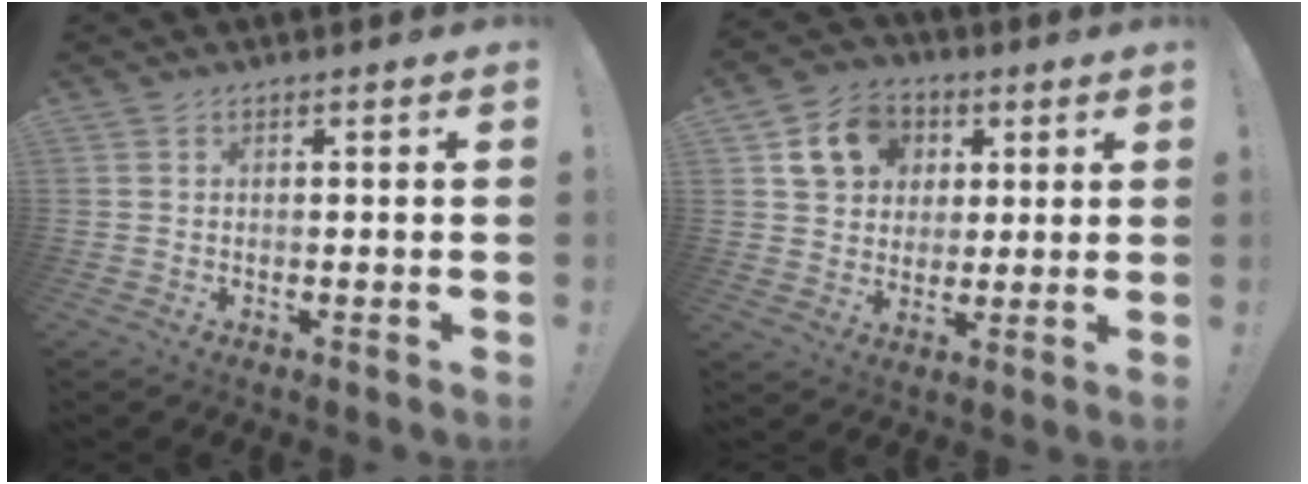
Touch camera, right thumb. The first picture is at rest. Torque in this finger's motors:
{"motor_torque": [0.11, 0.11, 0.39, 0.38, 0.06]}